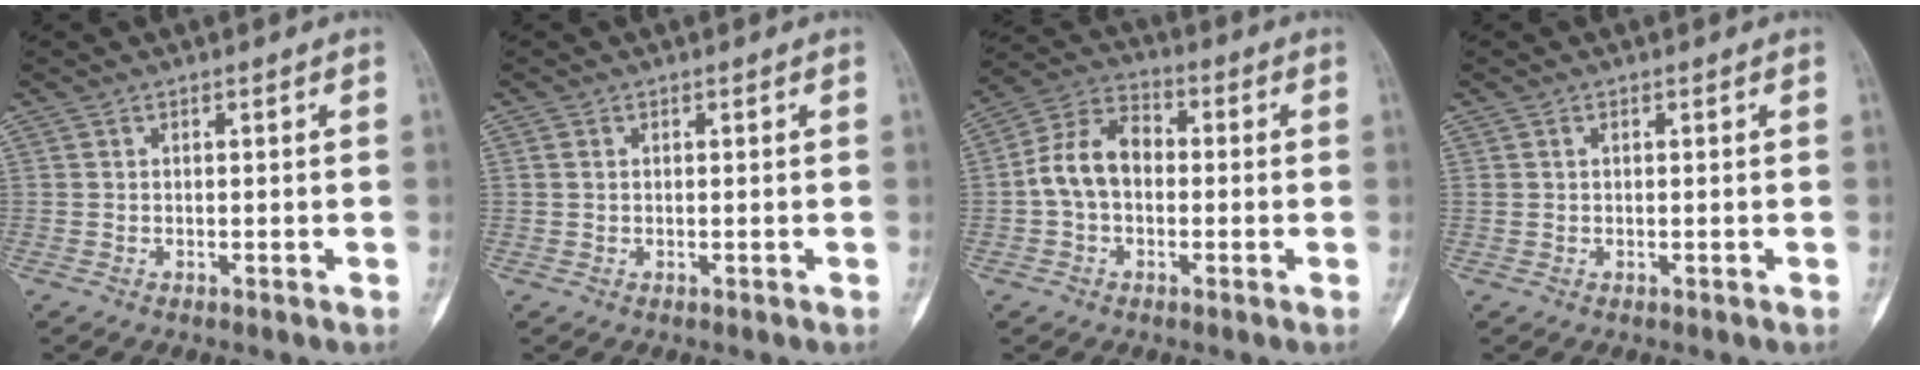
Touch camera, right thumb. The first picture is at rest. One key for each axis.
{"total": 0.9, "fx": 0.2, "fy": 0.6, "fz": 0.6, "tx": -0.017, "ty": 0.003, "tz": 0.007}
{"total": 9.9, "fx": -0.6, "fy": 6.9, "fz": 7.1, "tx": -0.123, "ty": 0.034, "tz": -0.024}
{"total": 0.5, "fx": 0.2, "fy": 0.3, "fz": 0.4, "tx": -0.009, "ty": 0.004, "tz": 0.006}